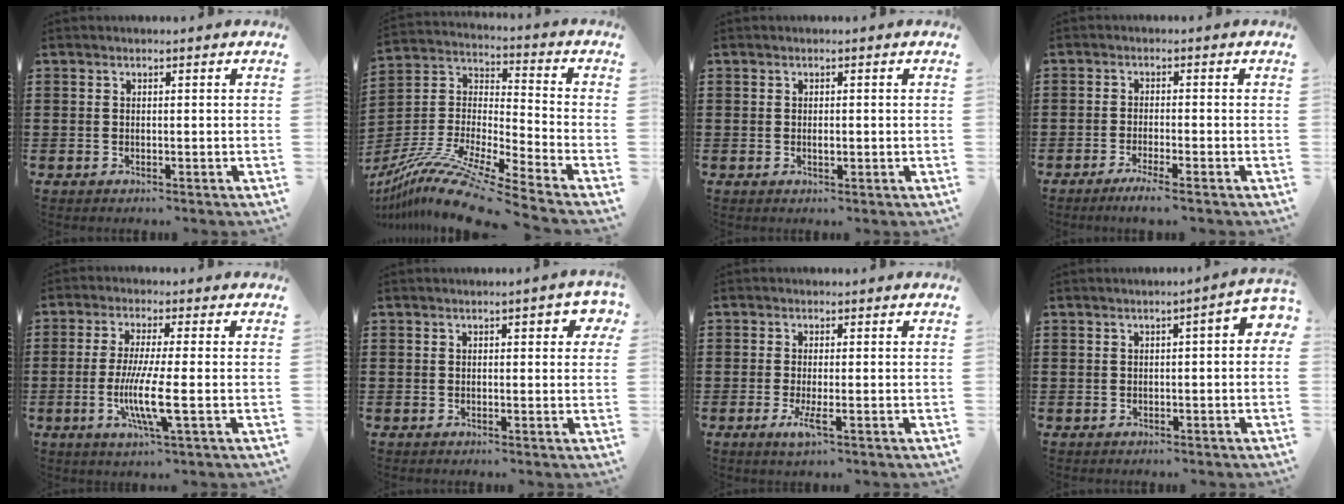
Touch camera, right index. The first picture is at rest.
{"total": 12.8, "force": [-11.2, 0.2, 6.3], "torque": [-0.130, 0.003, -0.222]}
{"total": 1.1, "force": [-0.1, 0.4, 1.0], "torque": [-0.020, 0.000, -0.001]}
{"total": 2.5, "force": [-1.9, -0.3, 1.5], "torque": [-0.032, -0.006, -0.037]}
{"total": 8.0, "force": [-1.7, 0.5, 7.8], "torque": [-0.155, -0.015, -0.036]}
{"total": 1.9, "force": [0.4, 0.9, 1.6], "torque": [-0.018, 0.002, 0.001]}
{"total": 3.2, "force": [-1.1, 0.4, 3.0], "torque": [-0.070, -0.017, -0.024]}
{"total": 2.0, "force": [-0.2, 0.4, 1.9], "torque": [-0.035, 0.000, -0.005]}